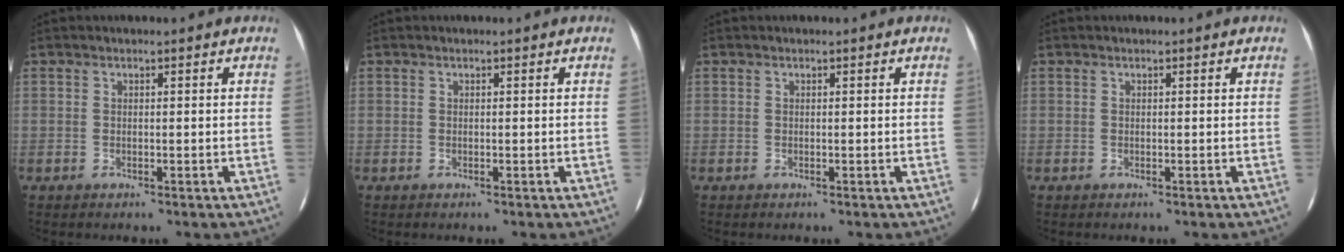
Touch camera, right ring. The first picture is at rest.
{"total": 0.0}
{"total": 0.0}
{"total": 0.0}